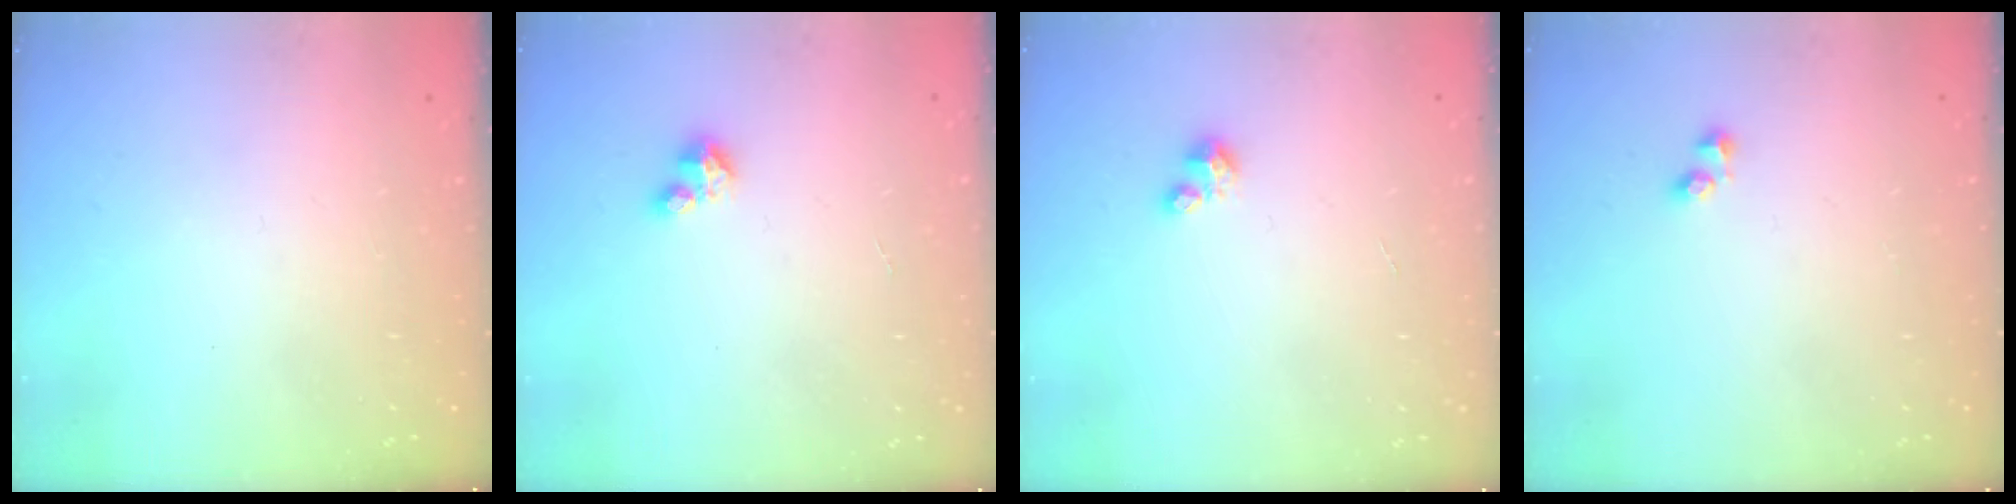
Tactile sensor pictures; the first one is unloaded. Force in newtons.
{"total": 2.0, "press": 2.0, "slide": 0.2}
{"total": 2.6, "press": 2.6, "slide": 0.2}
{"total": 2.2, "press": 2.0, "slide": 0.9}